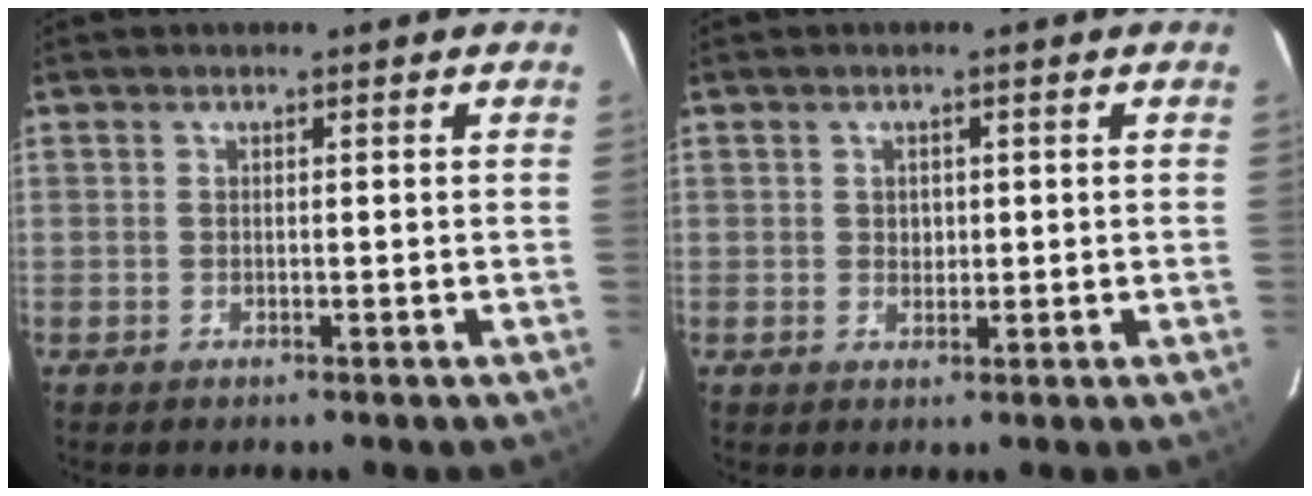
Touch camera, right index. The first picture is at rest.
{"total": 1.6, "force": [0.3, 1.5, 0.5], "torque": [-0.004, 0.004, 0.004]}